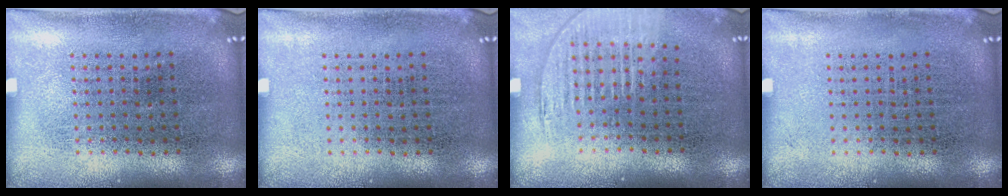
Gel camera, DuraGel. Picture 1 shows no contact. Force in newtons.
{"total": 0.0}
{"total": 1.2, "press": 1.1, "slide": 0.5}
{"total": 0.0}